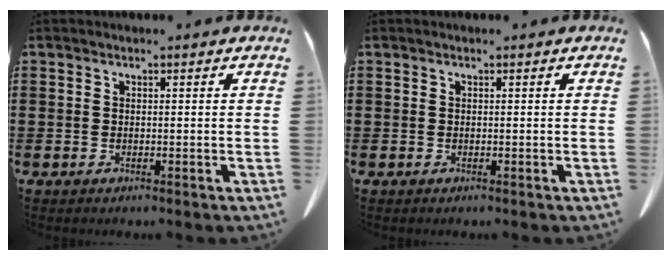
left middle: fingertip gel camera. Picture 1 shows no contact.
{"total": 0.0}